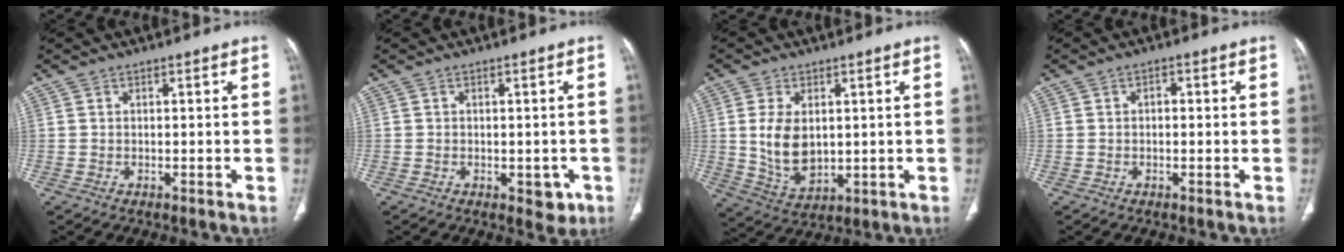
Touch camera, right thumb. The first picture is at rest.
{"total": 5.3, "force": [-1.5, 3.3, 3.9], "torque": [-0.014, -0.002, -0.012]}
{"total": 9.7, "force": [1.2, 6.1, 7.4], "torque": [-0.129, -0.016, 0.040]}
{"total": 1.2, "force": [0.1, 0.8, 0.9], "torque": [-0.011, 0.004, -0.003]}